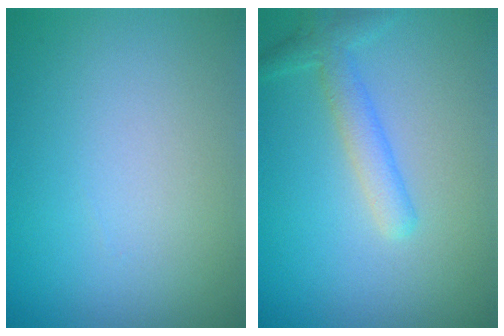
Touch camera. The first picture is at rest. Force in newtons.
{"total": 2.6, "press": 2.6, "slide": 0.1}